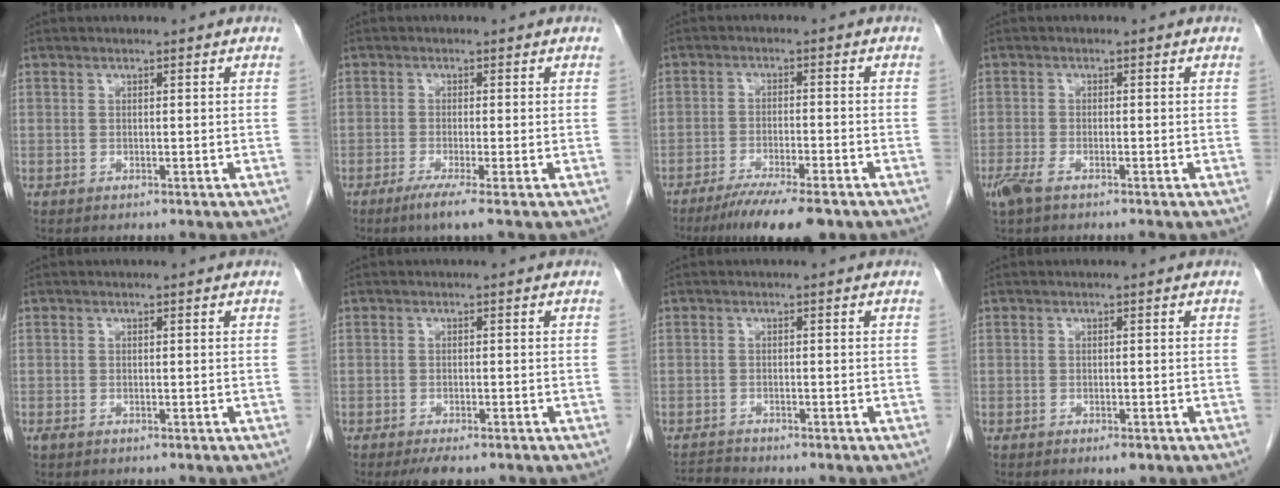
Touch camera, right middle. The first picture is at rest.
{"total": 3.0, "force": [-1.8, -0.6, 2.4], "torque": [-0.044, -0.011, -0.036]}
{"total": 9.5, "force": [-7.2, 1.0, 6.1], "torque": [-0.089, -0.018, -0.111]}
{"total": 3.0, "force": [-2.1, 0.8, 2.0], "torque": [-0.045, -0.005, -0.040]}
{"total": 0.6, "force": [-0.4, 0.3, 0.4], "torque": [-0.009, -0.001, -0.004]}
{"total": 3.2, "force": [-2.4, 0.9, 1.9], "torque": [-0.027, -0.006, -0.033]}
{"total": 1.6, "force": [-1.5, -0.4, -0.4], "torque": [0.007, -0.013, -0.027]}
{"total": 1.2, "force": [-0.7, 0.4, 0.9], "torque": [-0.013, -0.001, -0.005]}